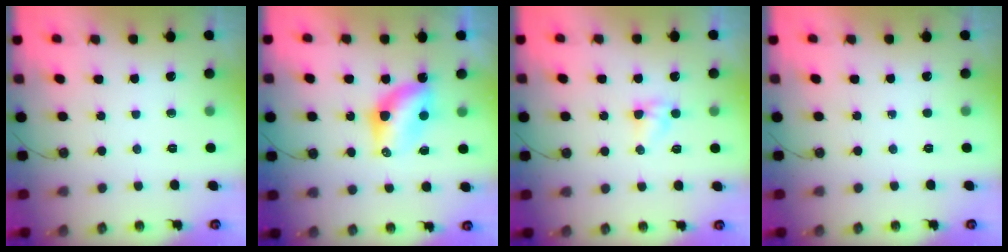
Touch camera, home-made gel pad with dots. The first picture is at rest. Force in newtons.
{"total": 7.2, "press": 7.2, "slide": 0.3}
{"total": 2.8, "press": 2.8, "slide": 0.2}
{"total": 0.0}